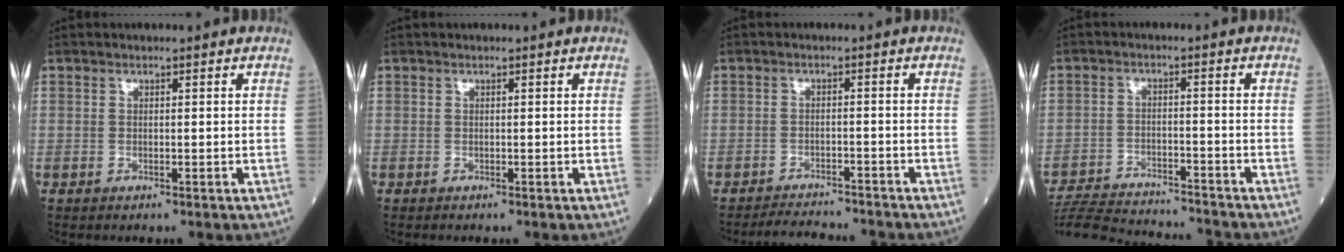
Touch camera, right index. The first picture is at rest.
{"total": 0.0}
{"total": 7.2, "force": [-7.1, 0.3, 1.5], "torque": [-0.017, -0.008, -0.106]}
{"total": 14.8, "force": [-14.2, 1.0, 3.8], "torque": [-0.077, -0.005, -0.213]}